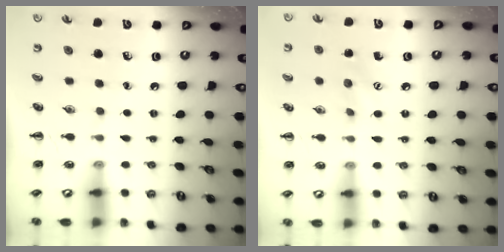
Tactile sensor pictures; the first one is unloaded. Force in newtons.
{"total": 7.1, "press": 6.9, "slide": 1.7}